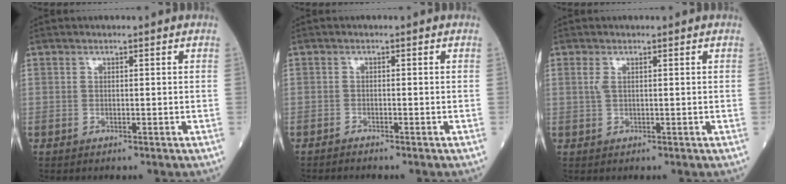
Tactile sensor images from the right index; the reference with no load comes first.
{"total": 0.7, "force": [-0.7, -0.1, -0.1], "torque": [-0.002, -0.004, -0.015]}
{"total": 1.1, "force": [0.4, 0.2, 1.0], "torque": [-0.031, 0.007, 0.009]}